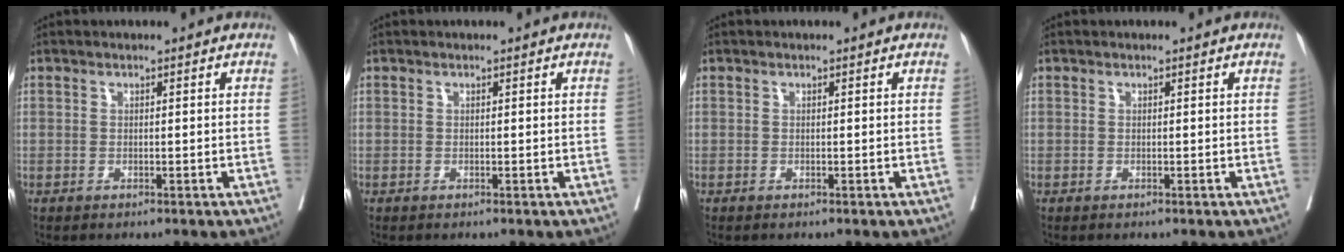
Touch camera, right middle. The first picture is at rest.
{"total": 0.0}
{"total": 0.0}
{"total": 0.0}